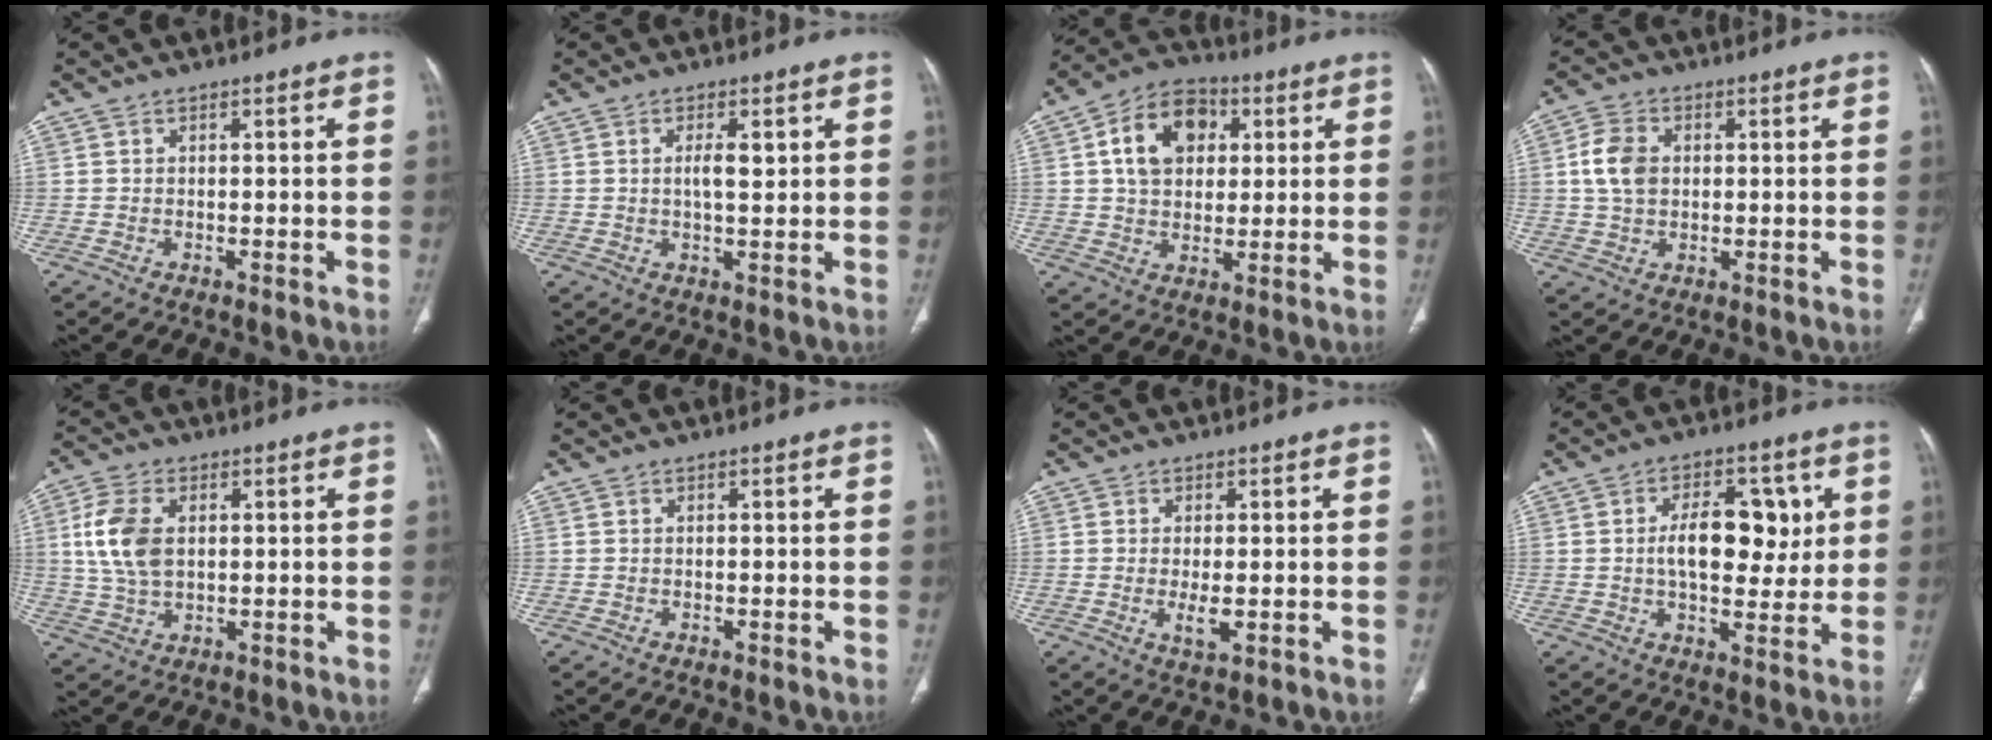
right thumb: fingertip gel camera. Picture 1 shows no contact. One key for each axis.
{"total": 3.3, "fx": 0.8, "fy": 1.1, "fz": 3.0, "tx": -0.047, "ty": -0.004, "tz": 0.012}
{"total": 13.1, "fx": 3.5, "fy": 9.5, "fz": 8.4, "tx": -0.112, "ty": 0.007, "tz": 0.051}
{"total": 6.6, "fx": 0.8, "fy": 4.8, "fz": 4.4, "tx": -0.083, "ty": 0.005, "tz": 0.014}
{"total": 9.5, "fx": 1.7, "fy": 5.9, "fz": 7.2, "tx": -0.151, "ty": 0.001, "tz": 0.037}
{"total": 0.0}
{"total": 3.4, "fx": -0.4, "fy": 1.3, "fz": 3.1, "tx": -0.060, "ty": -0.009, "tz": -0.006}
{"total": 12.2, "fx": 1.9, "fy": 7.0, "fz": 9.9, "tx": -0.110, "ty": -0.001, "tz": 0.030}